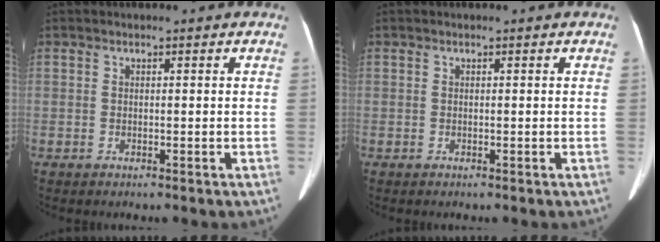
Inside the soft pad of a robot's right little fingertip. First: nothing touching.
{"total": 0.0}